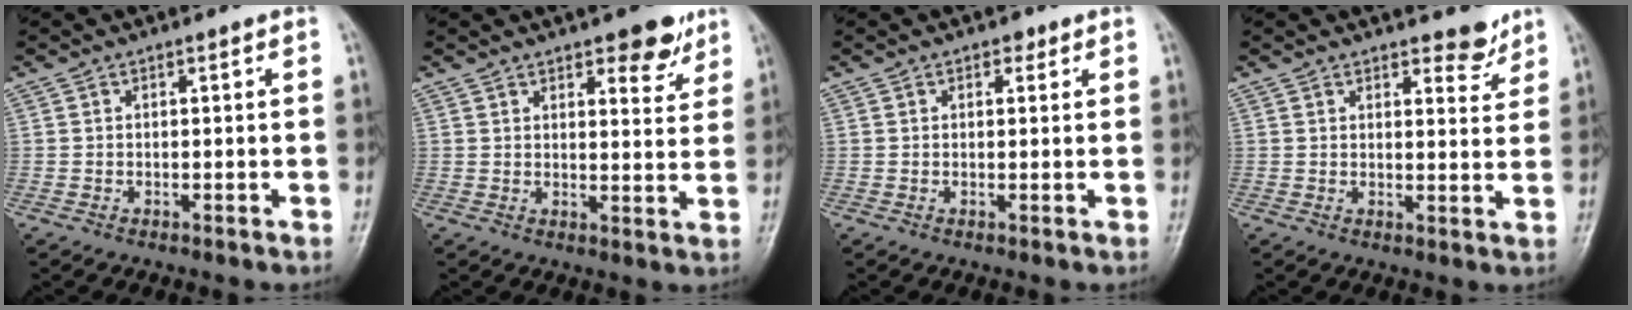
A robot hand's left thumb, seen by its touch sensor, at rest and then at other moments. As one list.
[{"total": 7.1, "force": [4.8, 2.8, 4.5], "torque": [-0.034, -0.027, 0.060]}, {"total": 1.7, "force": [0.9, 1.1, 0.9], "torque": [-0.001, -0.001, 0.008]}, {"total": 4.2, "force": [3.5, 1.6, 1.7], "torque": [0.000, -0.026, 0.047]}]